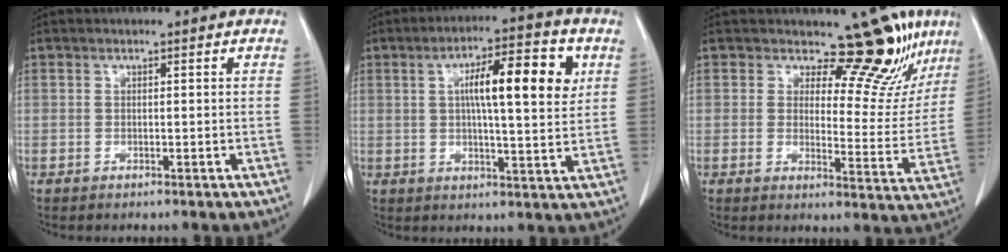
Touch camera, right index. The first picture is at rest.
{"total": 12.4, "force": [3.6, 2.3, 11.6], "torque": [-0.178, 0.018, 0.049]}
{"total": 11.8, "force": [9.5, 3.9, 5.7], "torque": [-0.051, -0.032, 0.104]}